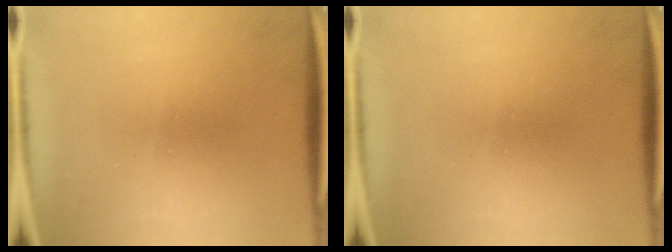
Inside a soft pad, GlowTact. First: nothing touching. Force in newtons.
{"total": 0.0}